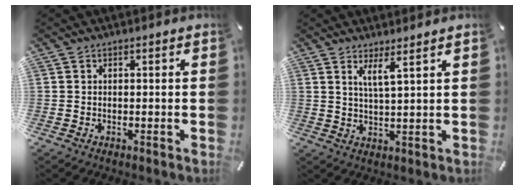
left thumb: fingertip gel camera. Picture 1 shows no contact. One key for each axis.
{"total": 4.6, "fx": 3.2, "fy": -0.3, "fz": 3.3, "tx": -0.074, "ty": -0.012, "tz": 0.054}